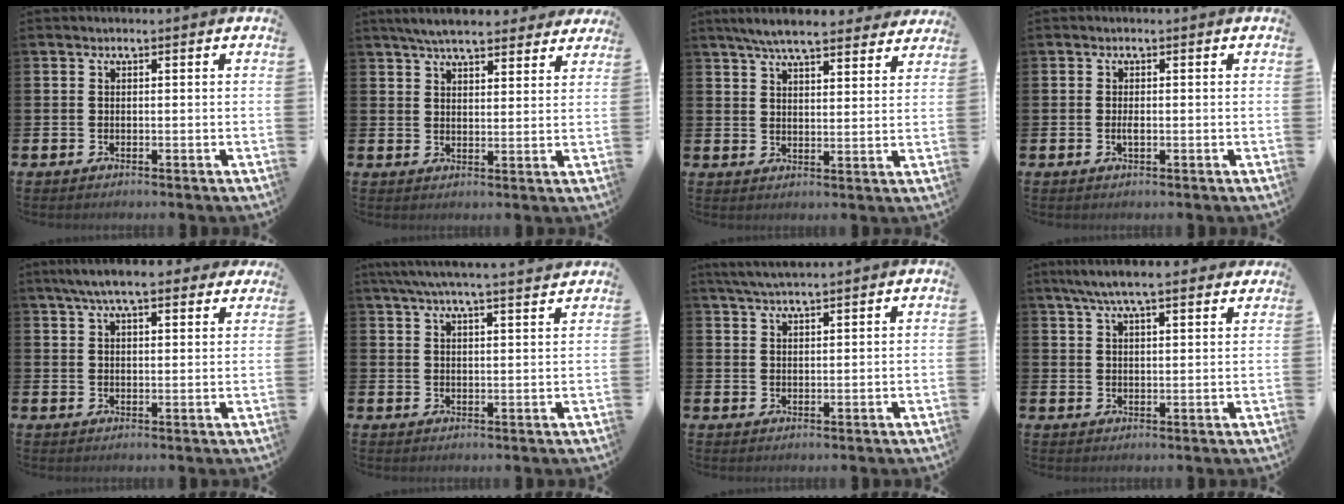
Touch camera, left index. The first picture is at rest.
{"total": 5.9, "force": [5.4, 1.1, 1.8], "torque": [-0.049, -0.018, 0.099]}
{"total": 6.8, "force": [6.3, 1.0, 2.3], "torque": [-0.053, -0.027, 0.113]}
{"total": 1.1, "force": [-0.3, 0.4, 1.1], "torque": [-0.020, 0.000, -0.006]}
{"total": 6.3, "force": [5.3, 1.5, 3.0], "torque": [-0.071, -0.008, 0.096]}
{"total": 5.8, "force": [5.4, -0.2, 2.2], "torque": [-0.057, -0.020, 0.097]}
{"total": 3.6, "force": [3.3, 0.2, 1.3], "torque": [-0.040, -0.002, 0.062]}
{"total": 6.3, "force": [5.6, 0.9, 2.9], "torque": [-0.068, -0.011, 0.101]}